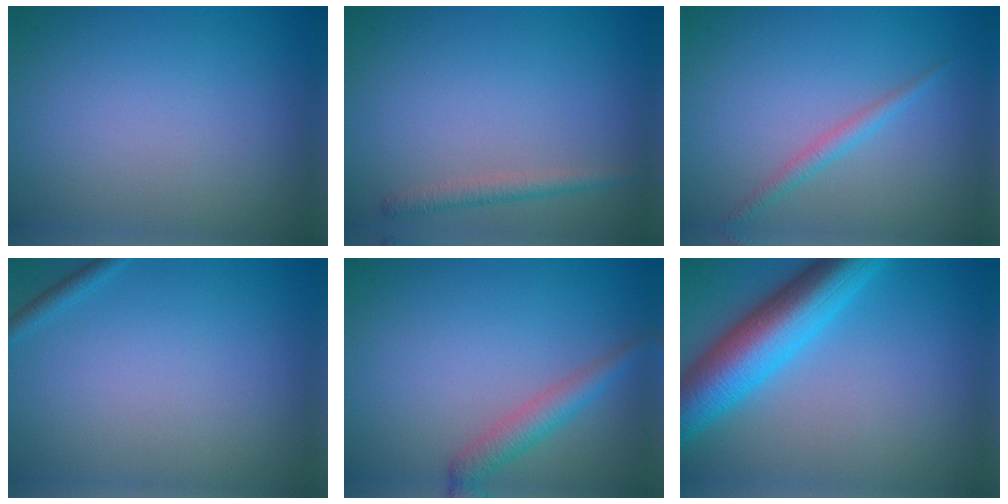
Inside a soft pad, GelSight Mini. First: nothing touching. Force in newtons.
{"total": 1.5, "press": 1.5, "slide": 0.1}
{"total": 1.5, "press": 1.5, "slide": 0.0}
{"total": 0.9, "press": 0.9, "slide": 0.1}
{"total": 2.5, "press": 2.5, "slide": 0.1}
{"total": 9.0, "press": 9.0, "slide": 0.3}